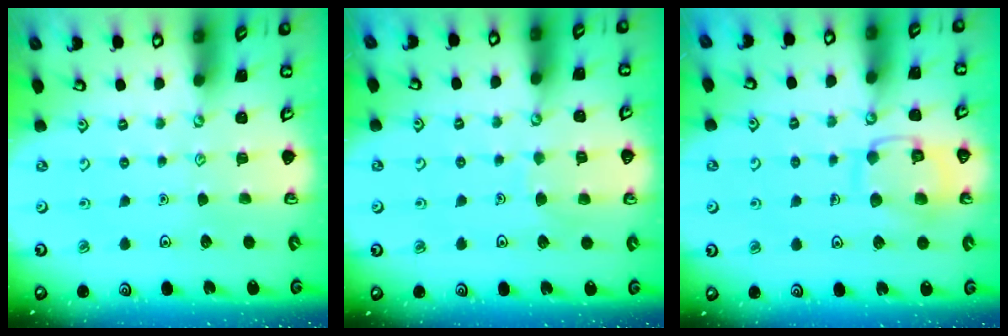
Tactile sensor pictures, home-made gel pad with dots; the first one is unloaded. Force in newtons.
{"total": 5.3, "press": 5.3, "slide": 0.5}
{"total": 12.5, "press": 12.4, "slide": 0.9}